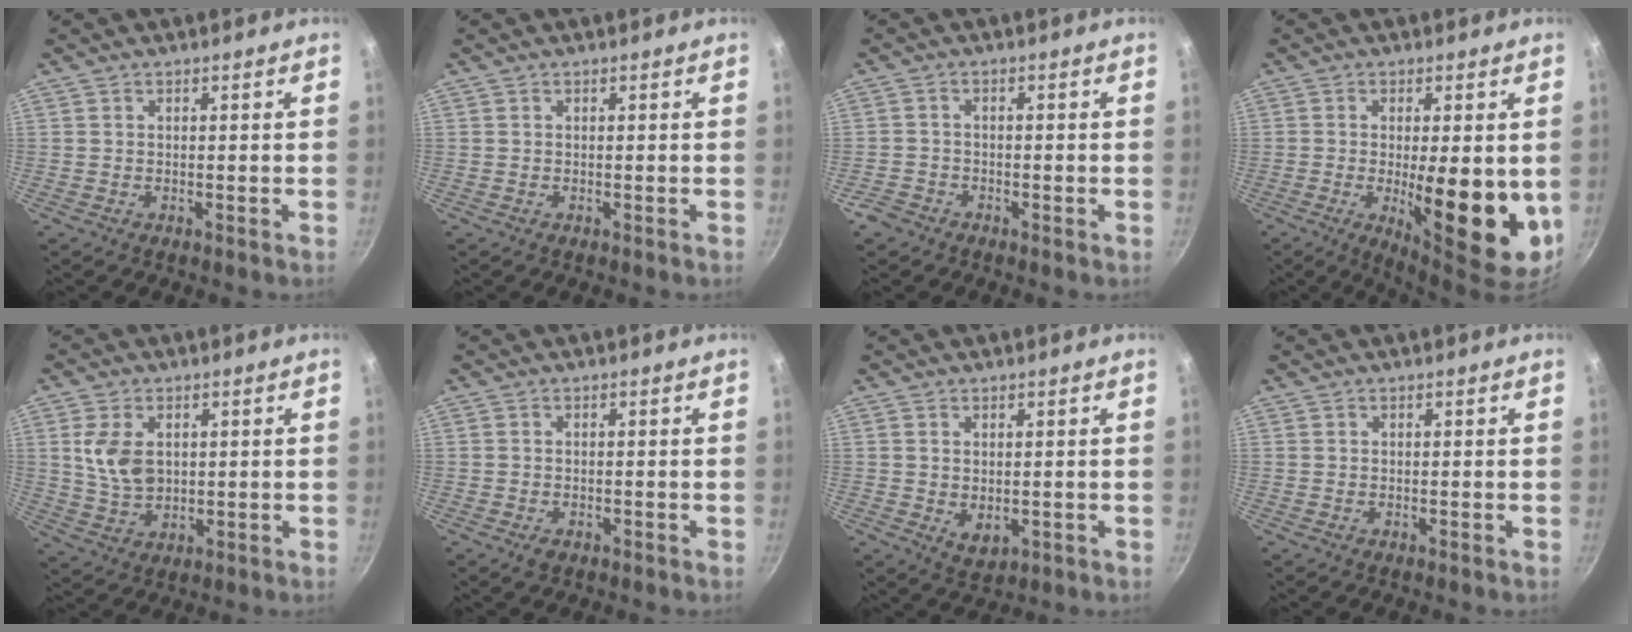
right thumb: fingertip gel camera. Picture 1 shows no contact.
{"total": 0.0}
{"total": 2.9, "force": [-2.0, 1.9, 0.8], "torque": [-0.014, 0.020, -0.037]}
{"total": 14.7, "force": [-1.8, 4.5, 13.9], "torque": [-0.187, -0.010, -0.014]}
{"total": 8.0, "force": [1.6, 5.4, 5.7], "torque": [-0.100, -0.013, 0.036]}
{"total": 0.0}
{"total": 3.7, "force": [0.2, 2.5, 2.8], "torque": [-0.043, -0.012, 0.009]}
{"total": 0.0}